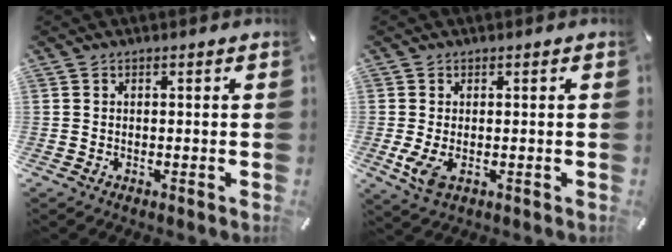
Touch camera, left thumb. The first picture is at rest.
{"total": 4.1, "force": [-0.7, 2.0, 3.5], "torque": [-0.077, -0.009, -0.016]}